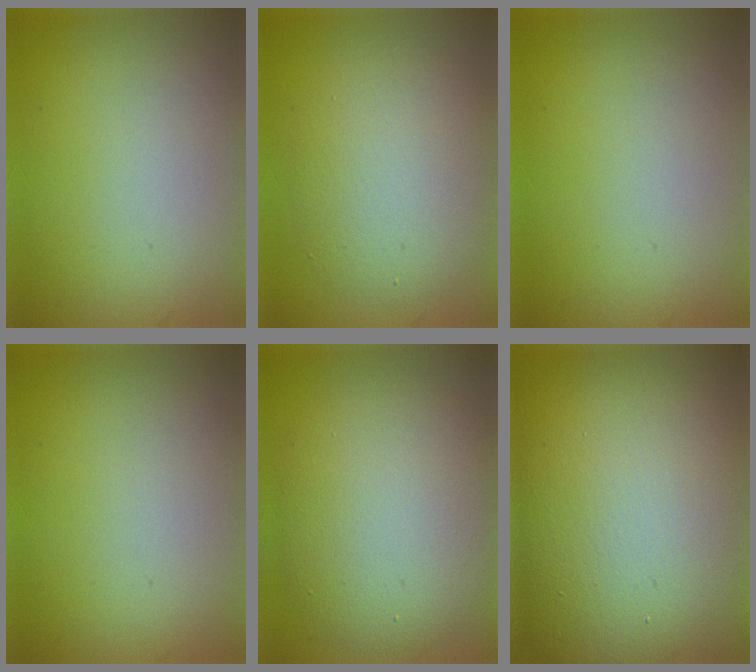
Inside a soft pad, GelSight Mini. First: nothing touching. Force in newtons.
{"total": 5.3, "press": 5.3, "slide": 0.6}
{"total": 0.0}
{"total": 0.0}
{"total": 8.8, "press": 8.8, "slide": 0.6}
{"total": 25.5, "press": 25.5, "slide": 1.0}